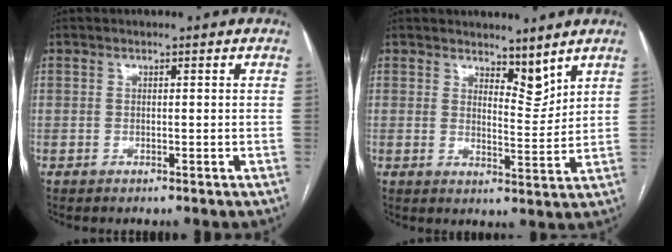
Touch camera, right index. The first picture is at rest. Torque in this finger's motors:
{"motor_torque": [-0.19, 0.09, 0.01, 0.00]}